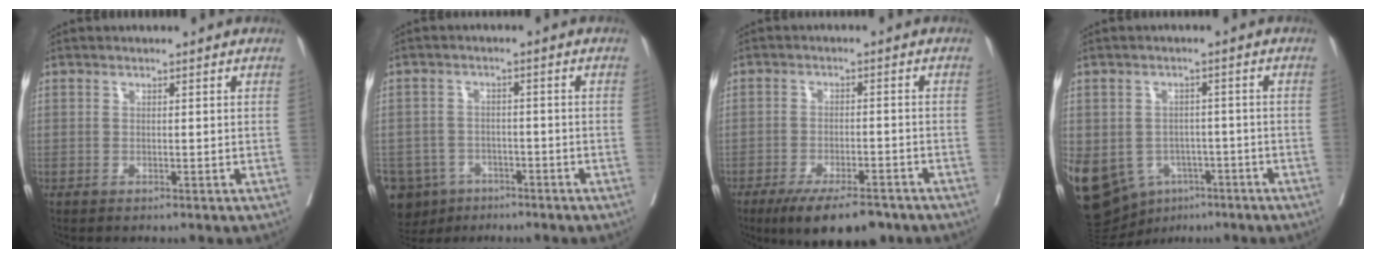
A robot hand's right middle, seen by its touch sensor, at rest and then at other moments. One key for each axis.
{"total": 11.5, "fx": -7.0, "fy": 8.6, "fz": 3.0, "tx": -0.084, "ty": -0.001, "tz": -0.100}
{"total": 10.2, "fx": -7.7, "fy": 3.0, "fz": 6.0, "tx": -0.087, "ty": -0.010, "tz": -0.122}
{"total": 23.4, "fx": -9.9, "fy": 18.1, "fz": 11.1, "tx": -0.335, "ty": -0.013, "tz": -0.135}